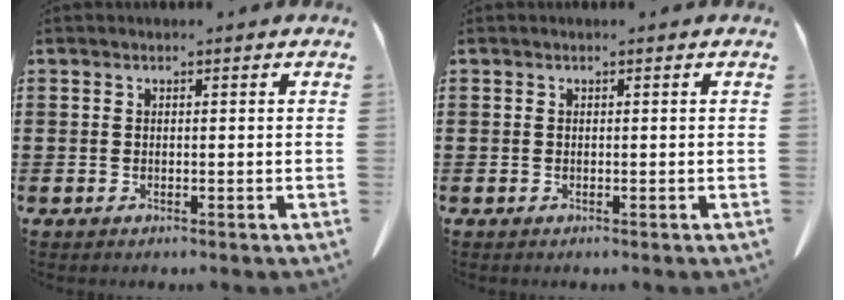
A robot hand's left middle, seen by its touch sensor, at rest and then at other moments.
{"total": 0.0}